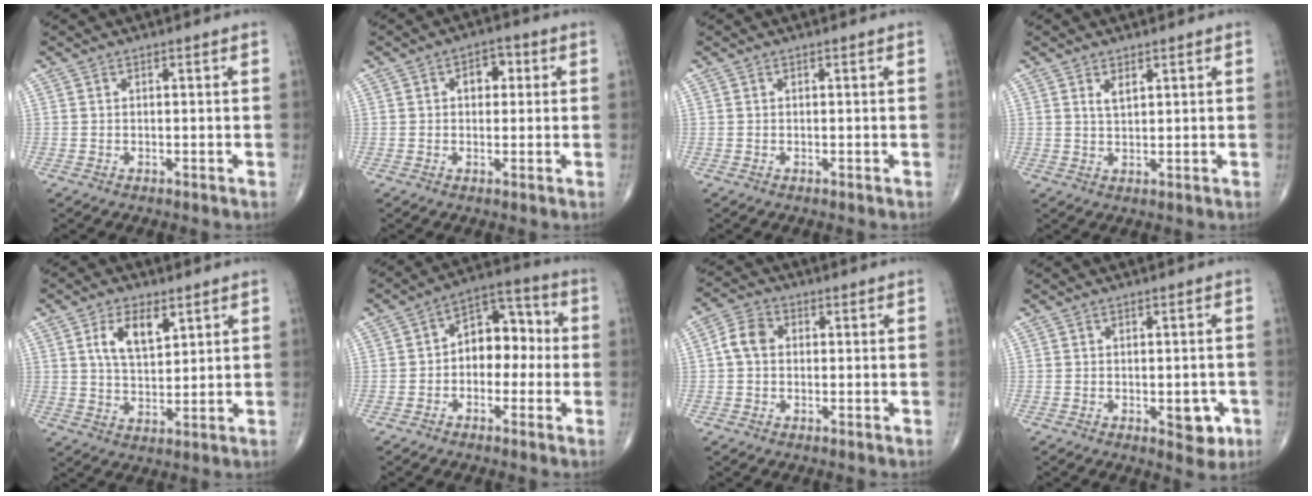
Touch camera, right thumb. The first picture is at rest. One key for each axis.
{"total": 4.5, "fx": 1.0, "fy": 3.1, "fz": 3.1, "tx": -0.022, "ty": 0.008, "tz": 0.008}
{"total": 0.0}
{"total": 2.2, "fx": 1.2, "fy": 1.0, "fz": 1.6, "tx": -0.025, "ty": -0.008, "tz": 0.026}
{"total": 7.8, "fx": 3.4, "fy": 4.1, "fz": 5.8, "tx": -0.088, "ty": -0.018, "tz": 0.065}
{"total": 10.4, "fx": -0.4, "fy": 7.1, "fz": 7.6, "tx": -0.071, "ty": 0.040, "tz": -0.022}
{"total": 4.9, "fx": 0.3, "fy": 3.8, "fz": 3.1, "tx": -0.055, "ty": 0.014, "tz": -0.003}
{"total": 4.9, "fx": -1.6, "fy": 2.5, "fz": 3.9, "tx": -0.026, "ty": 0.001, "tz": -0.015}